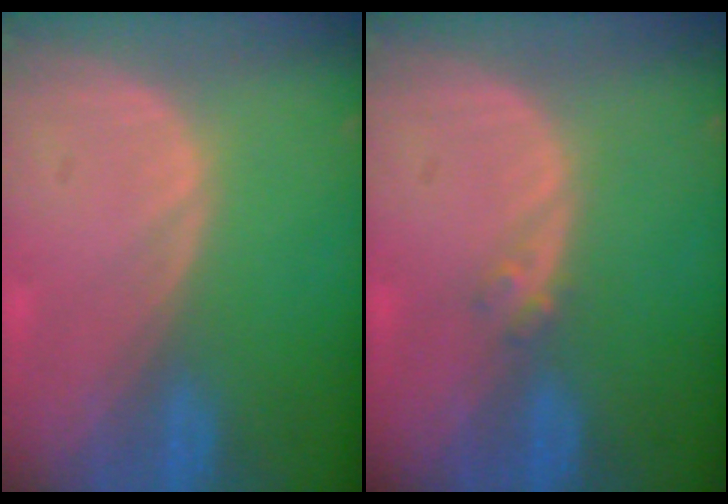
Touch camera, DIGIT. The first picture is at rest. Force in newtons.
{"total": 1.4, "press": 1.2, "slide": 0.7}